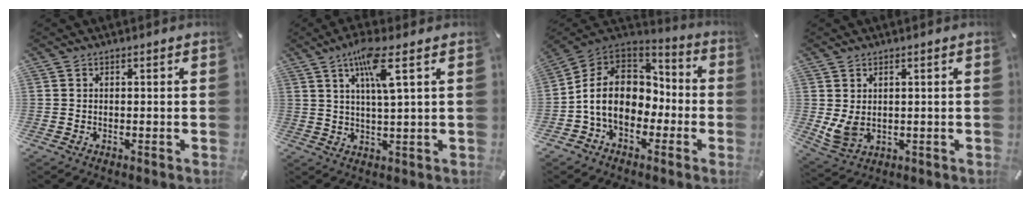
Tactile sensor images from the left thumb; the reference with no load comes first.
{"total": 8.7, "force": [3.9, 0.8, 7.7], "torque": [-0.151, 0.001, 0.063]}
{"total": 13.0, "force": [-2.6, 10.5, 7.1], "torque": [-0.159, 0.020, -0.048]}
{"total": 4.9, "force": [1.4, 3.6, 3.1], "torque": [-0.081, -0.007, 0.026]}